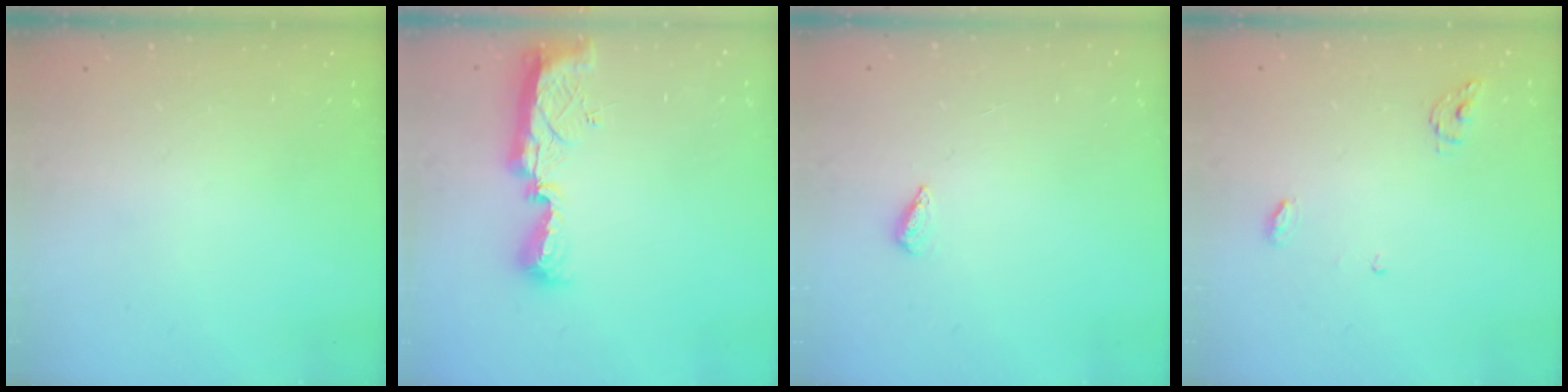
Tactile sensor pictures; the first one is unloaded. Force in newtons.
{"total": 9.4, "press": 9.4, "slide": 0.4}
{"total": 2.1, "press": 1.9, "slide": 0.8}
{"total": 3.8, "press": 3.8, "slide": 0.3}